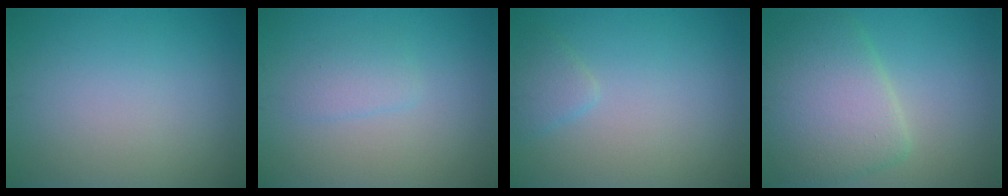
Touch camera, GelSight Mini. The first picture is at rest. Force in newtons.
{"total": 1.6, "press": 1.6, "slide": 0.1}
{"total": 1.5, "press": 1.5, "slide": 0.2}
{"total": 6.8, "press": 6.8, "slide": 0.6}